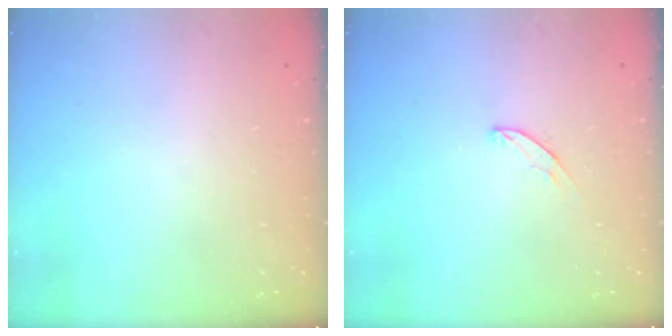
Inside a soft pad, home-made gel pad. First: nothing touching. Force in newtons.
{"total": 4.8, "press": 4.7, "slide": 0.3}